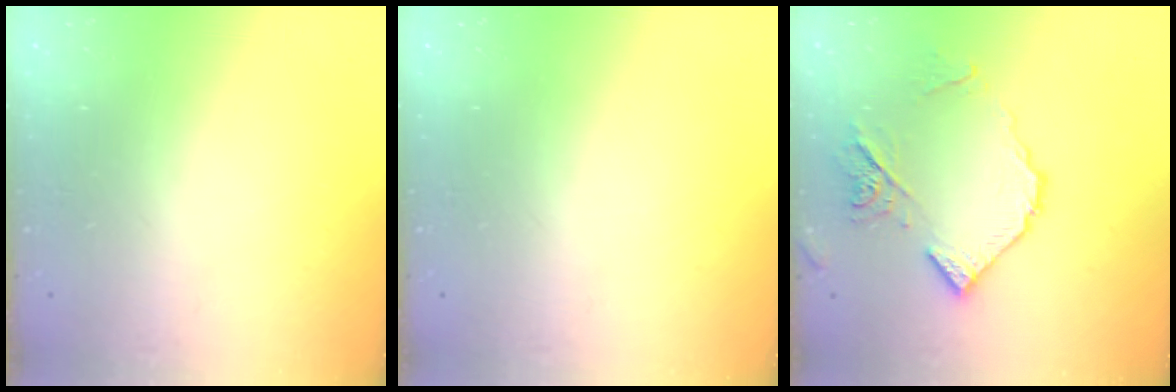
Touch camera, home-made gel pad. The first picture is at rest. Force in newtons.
{"total": 0.0}
{"total": 12.0, "press": 12.0, "slide": 1.0}